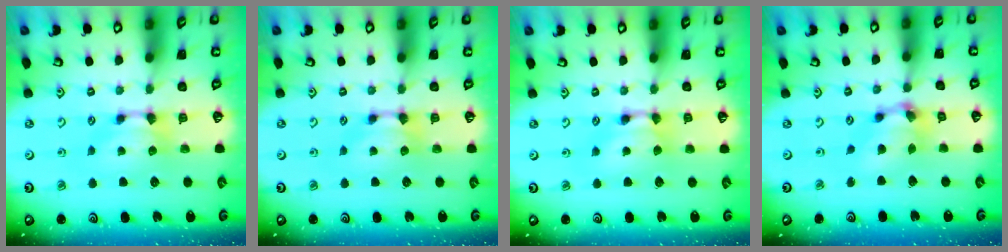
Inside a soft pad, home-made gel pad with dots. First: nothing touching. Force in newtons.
{"total": 0.0}
{"total": 1.5, "press": 1.5, "slide": 0.1}
{"total": 5.9, "press": 5.5, "slide": 1.9}